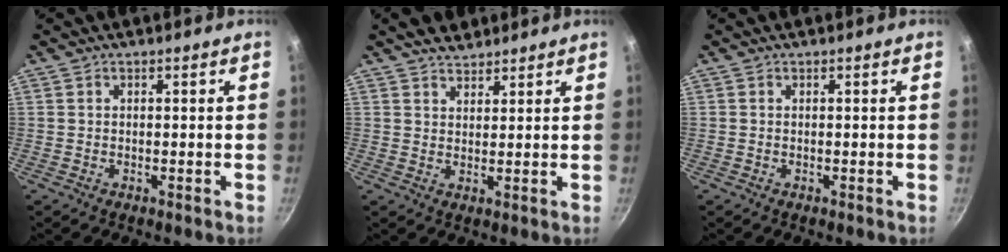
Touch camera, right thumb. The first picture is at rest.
{"total": 4.3, "force": [3.6, 2.2, 0.9], "torque": [0.007, -0.014, 0.059]}
{"total": 0.0}